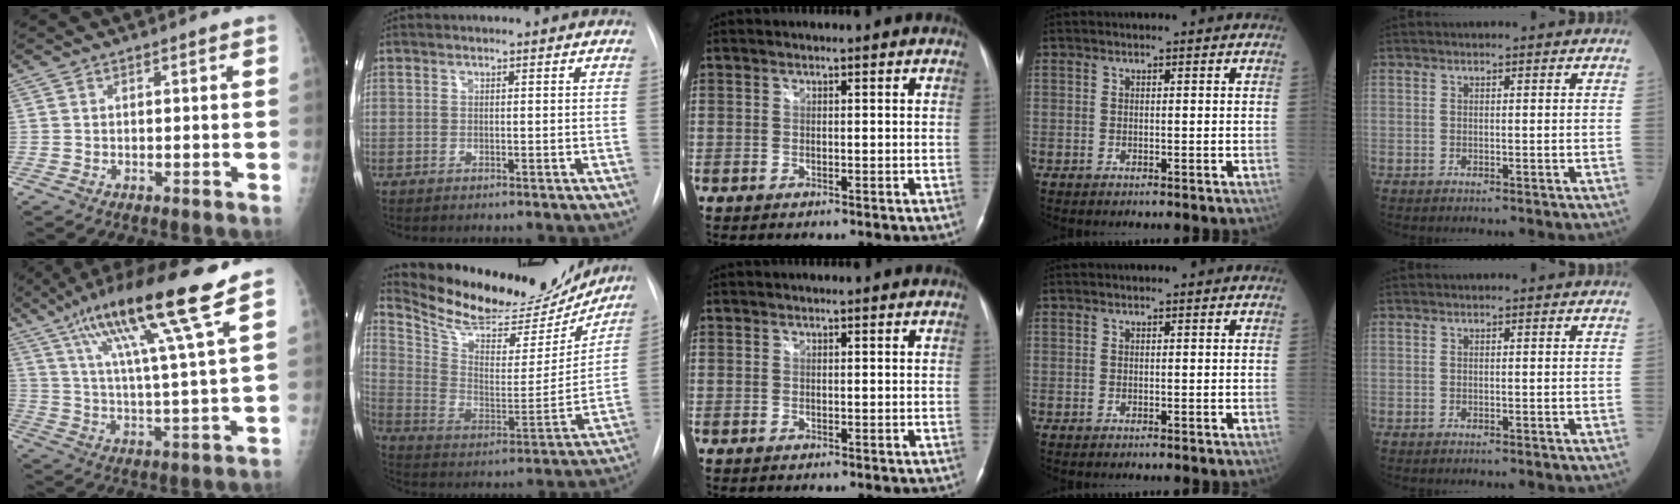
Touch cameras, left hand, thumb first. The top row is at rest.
{"thumb": {"total": 17.5, "force": [10.3, 0.5, 14.1], "torque": [-0.246, -0.032, 0.176]}, "index": {"total": 23.7, "force": [21.8, 6.4, 6.9], "torque": [-0.117, -0.034, 0.324]}}